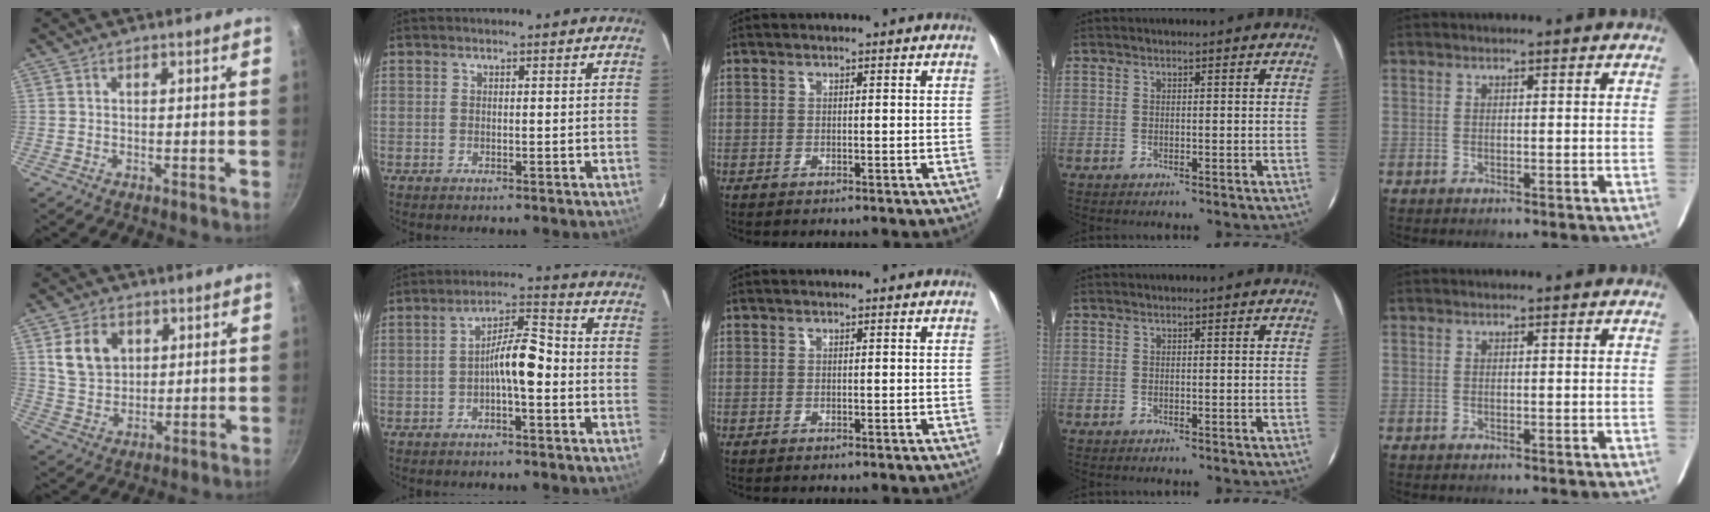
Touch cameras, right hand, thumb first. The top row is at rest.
{"thumb": {"total": 9.4, "force": [3.2, 7.1, 5.2], "torque": [-0.070, -0.011, 0.068]}, "index": {"total": 7.0, "force": [-1.5, 1.5, 6.6], "torque": [-0.114, 0.025, -0.027]}}